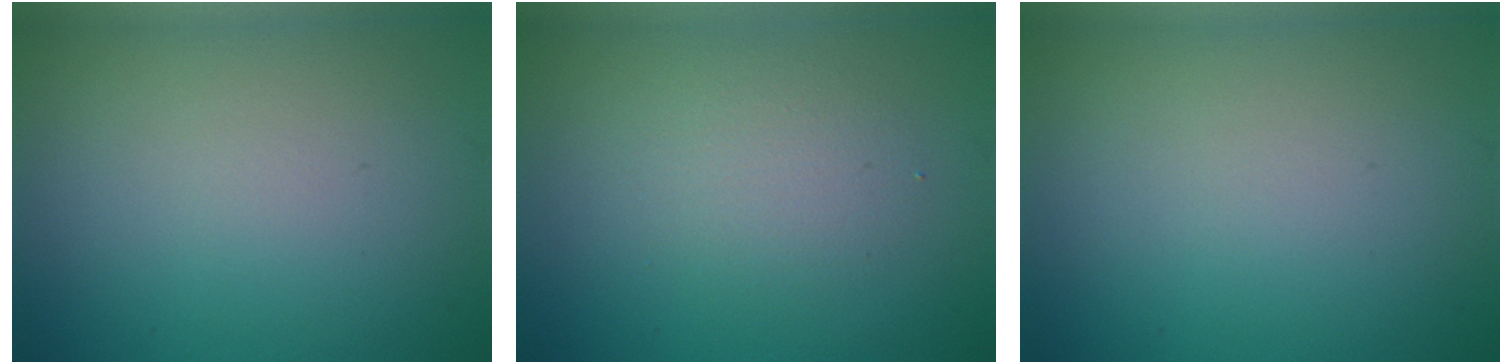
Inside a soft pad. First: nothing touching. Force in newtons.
{"total": 2.4, "press": 2.4, "slide": 0.0}
{"total": 0.0}